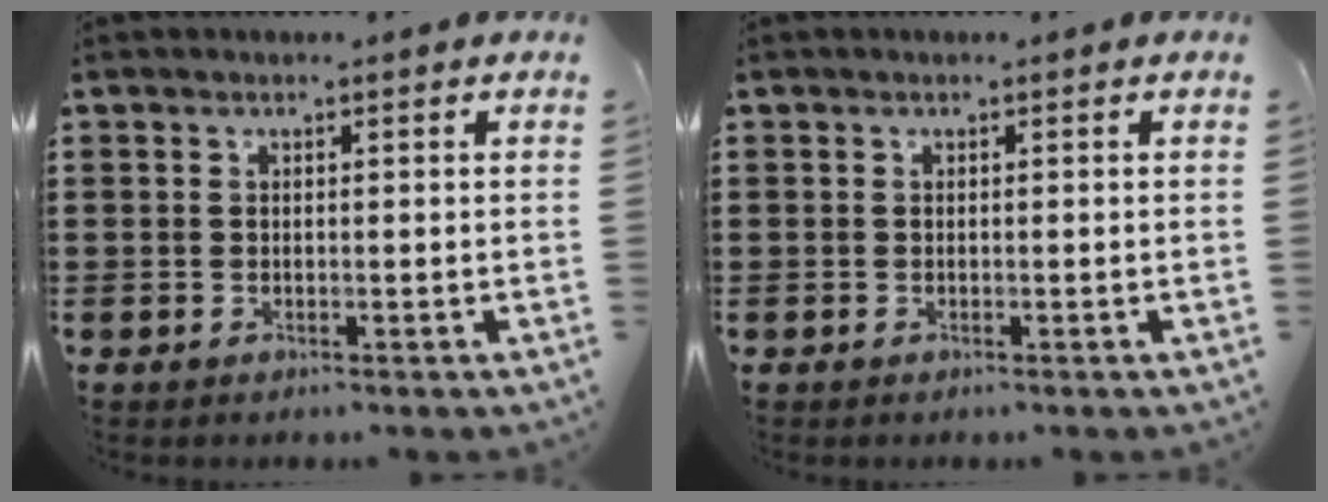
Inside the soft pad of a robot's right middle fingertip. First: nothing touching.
{"total": 0.0}